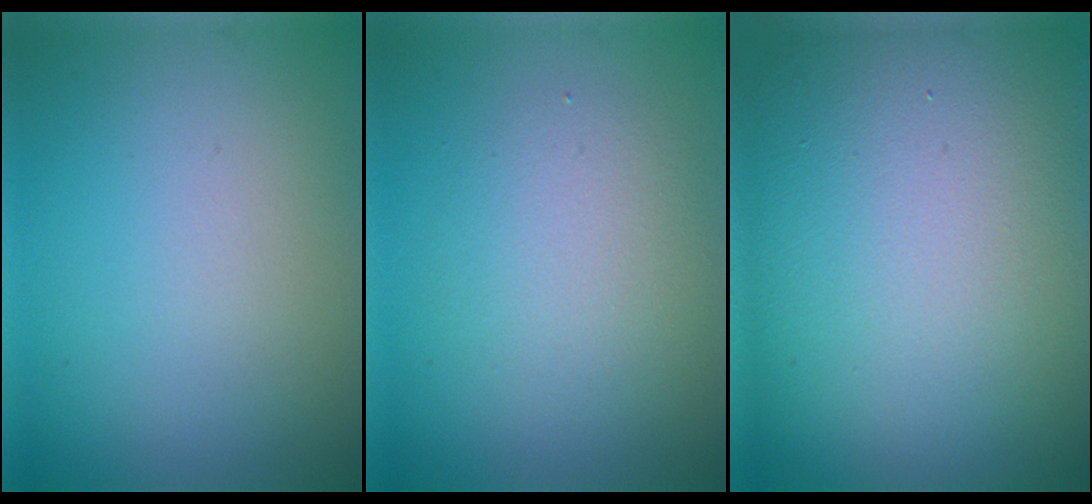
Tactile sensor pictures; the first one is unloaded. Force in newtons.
{"total": 3.5, "press": 3.5, "slide": 0.2}
{"total": 21.9, "press": 21.9, "slide": 1.3}